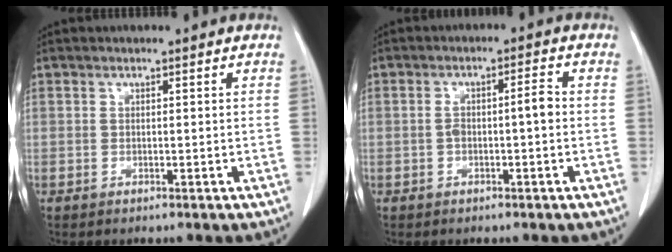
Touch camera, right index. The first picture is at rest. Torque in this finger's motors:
{"motor_torque": [0.11, 0.08, 0.09, 0.02]}